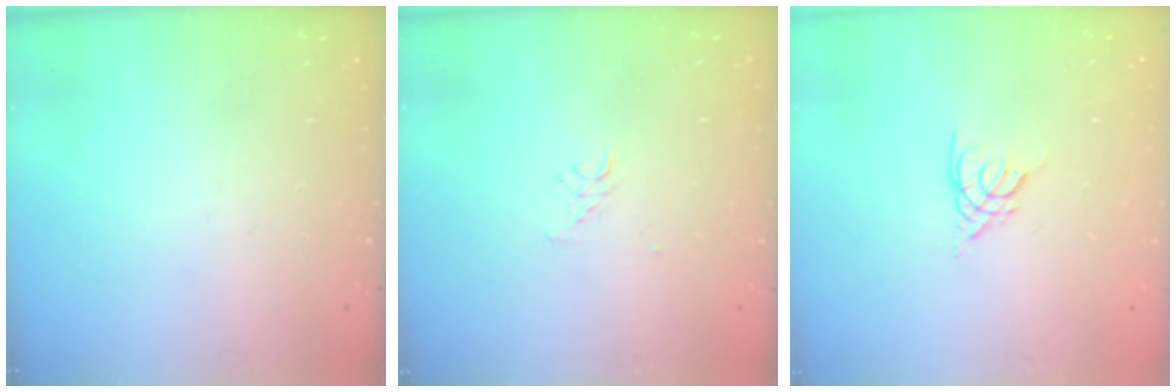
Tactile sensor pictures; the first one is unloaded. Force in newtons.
{"total": 2.6, "press": 2.6, "slide": 0.1}
{"total": 2.7, "press": 2.7, "slide": 0.4}